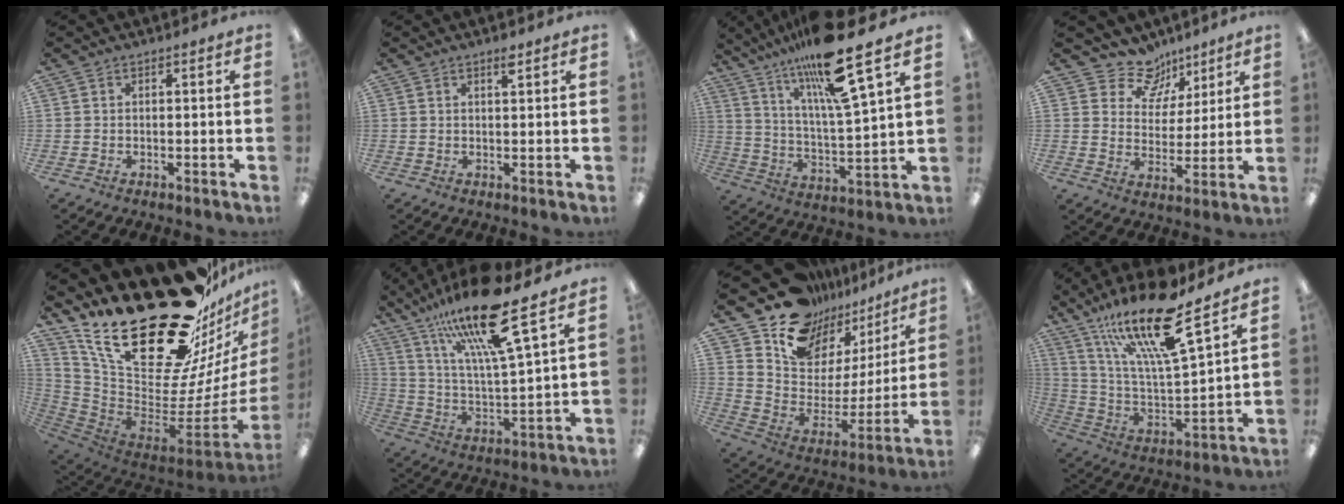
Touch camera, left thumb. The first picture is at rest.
{"total": 1.9, "force": [1.5, 0.3, 1.2], "torque": [-0.020, -0.002, 0.023]}
{"total": 19.1, "force": [14.6, 1.5, 12.3], "torque": [-0.226, -0.082, 0.232]}
{"total": 10.6, "force": [7.9, 6.7, 1.8], "torque": [-0.041, -0.058, 0.150]}
{"total": 37.7, "force": [24.0, 17.2, 23.5], "torque": [-0.344, -0.183, 0.464]}
{"total": 20.2, "force": [14.6, 3.1, 13.5], "torque": [-0.252, -0.074, 0.236]}
{"total": 14.5, "force": [11.4, 8.6, 2.7], "torque": [-0.060, -0.105, 0.204]}
{"total": 21.3, "force": [15.1, 4.5, 14.3], "torque": [-0.269, -0.087, 0.248]}